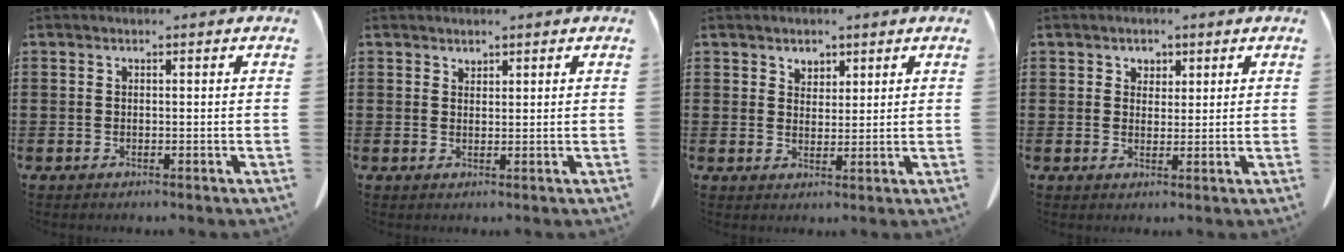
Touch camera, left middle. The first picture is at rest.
{"total": 1.3, "force": [1.2, 0.4, 0.1], "torque": [-0.004, 0.000, 0.024]}
{"total": 2.6, "force": [2.0, 1.6, 0.3], "torque": [-0.013, 0.007, 0.038]}
{"total": 2.1, "force": [1.4, 1.6, 0.2], "torque": [-0.004, 0.005, 0.024]}